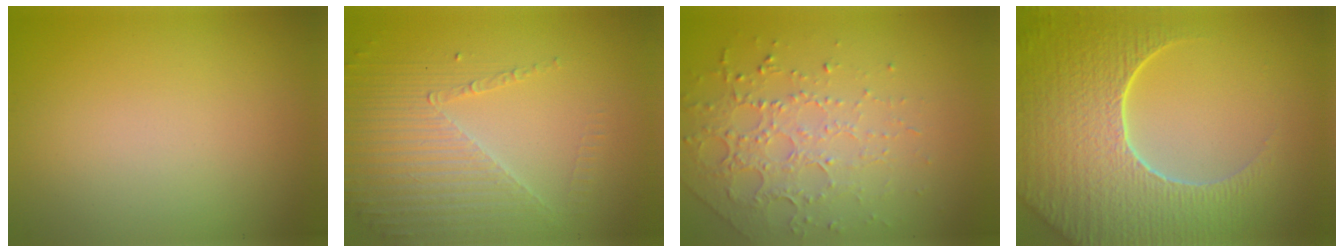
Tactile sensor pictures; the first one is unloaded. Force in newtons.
{"total": 4.0, "press": 3.7, "slide": 1.5}
{"total": 4.5, "press": 3.1, "slide": 3.3}
{"total": 9.1, "press": 6.5, "slide": 6.3}